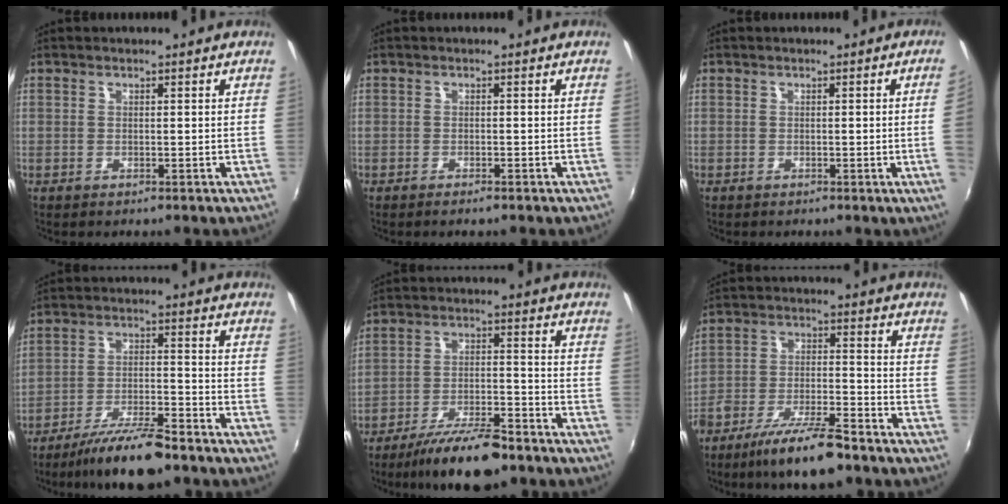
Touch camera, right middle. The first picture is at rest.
{"total": 1.3, "force": [-1.1, 0.2, 0.7], "torque": [-0.017, -0.002, -0.021]}
{"total": 3.1, "force": [0.0, -1.8, 2.5], "torque": [-0.037, -0.012, 0.006]}
{"total": 11.8, "force": [-9.7, 2.2, 6.3], "torque": [-0.131, -0.007, -0.167]}
{"total": 13.2, "force": [-10.5, 3.4, 7.2], "torque": [-0.146, -0.008, -0.174]}
{"total": 12.6, "force": [-9.9, 2.3, 7.4], "torque": [-0.151, -0.014, -0.173]}